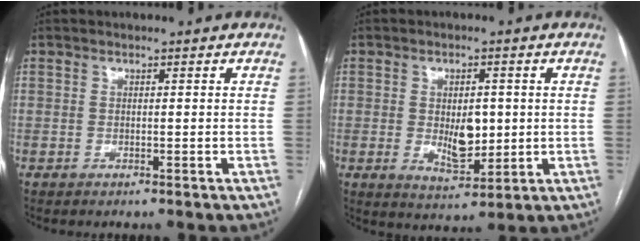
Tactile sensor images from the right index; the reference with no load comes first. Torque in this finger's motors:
{"motor_torque": [0.73, 0.15, 0.43, 0.08]}